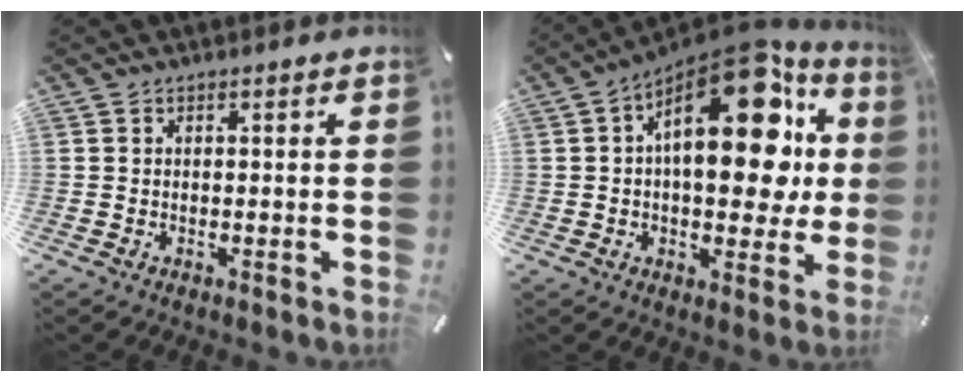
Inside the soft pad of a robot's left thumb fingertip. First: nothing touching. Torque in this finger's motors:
{"motor_torque": [2.54, 2.47, 0.73, -0.18, 0.69]}